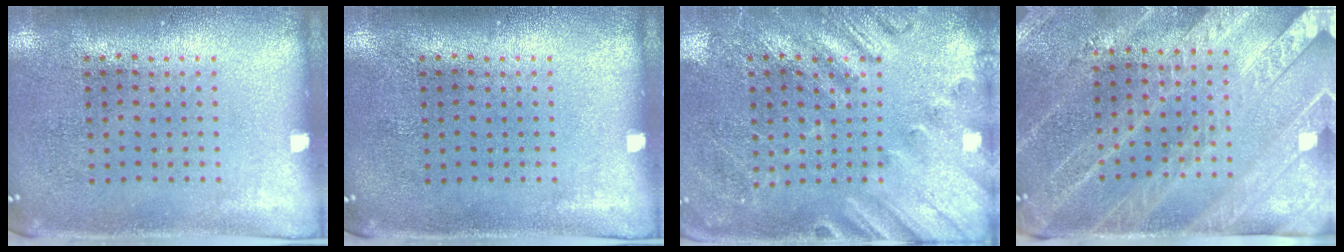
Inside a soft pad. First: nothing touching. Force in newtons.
{"total": 0.0}
{"total": 2.2, "press": 2.1, "slide": 0.8}
{"total": 3.5, "press": 3.2, "slide": 1.4}